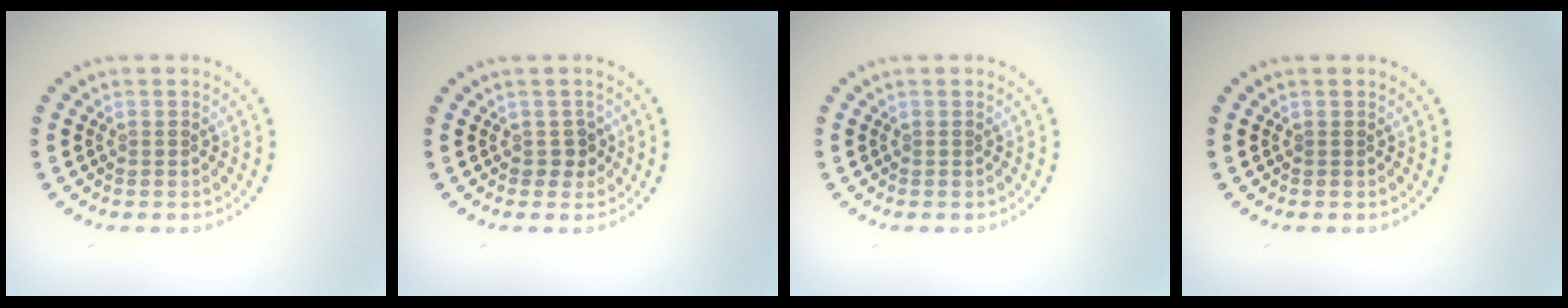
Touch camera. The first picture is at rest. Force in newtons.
{"total": 1.4, "press": 1.2, "slide": 0.7}
{"total": 0.0}
{"total": 0.0}